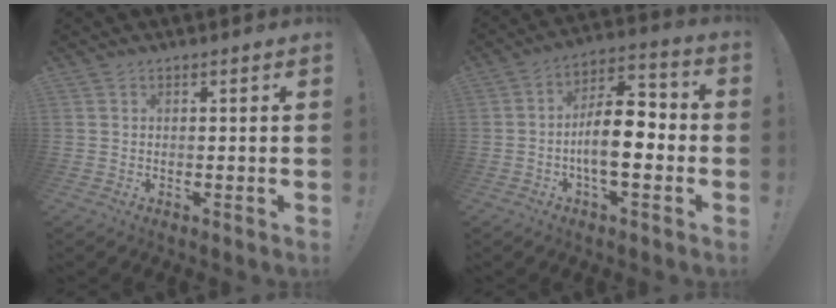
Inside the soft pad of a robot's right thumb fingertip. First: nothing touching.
{"total": 14.2, "force": [-2.6, 6.1, 12.5], "torque": [-0.212, 0.013, -0.046]}